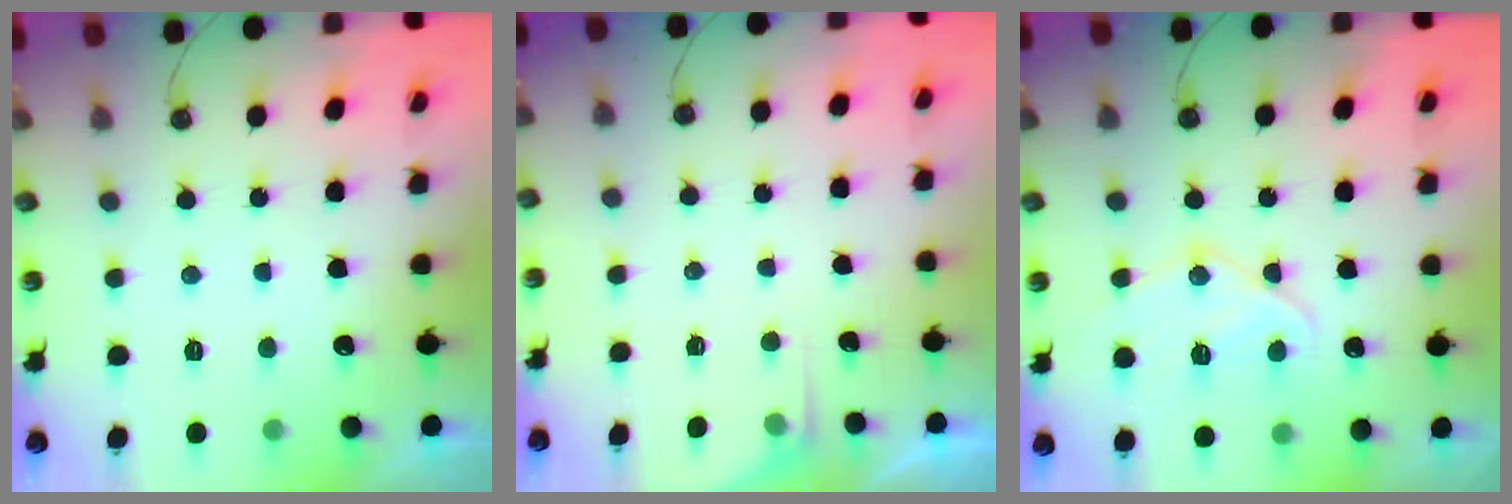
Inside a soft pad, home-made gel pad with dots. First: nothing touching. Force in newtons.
{"total": 3.3, "press": 3.3, "slide": 0.4}
{"total": 13.6, "press": 13.5, "slide": 1.5}